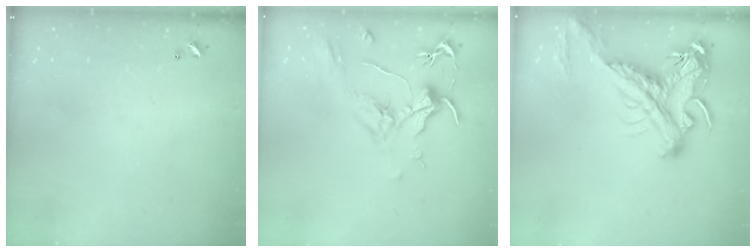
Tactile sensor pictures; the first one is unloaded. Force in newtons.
{"total": 2.1, "press": 2.0, "slide": 0.8}
{"total": 6.0, "press": 5.8, "slide": 1.7}